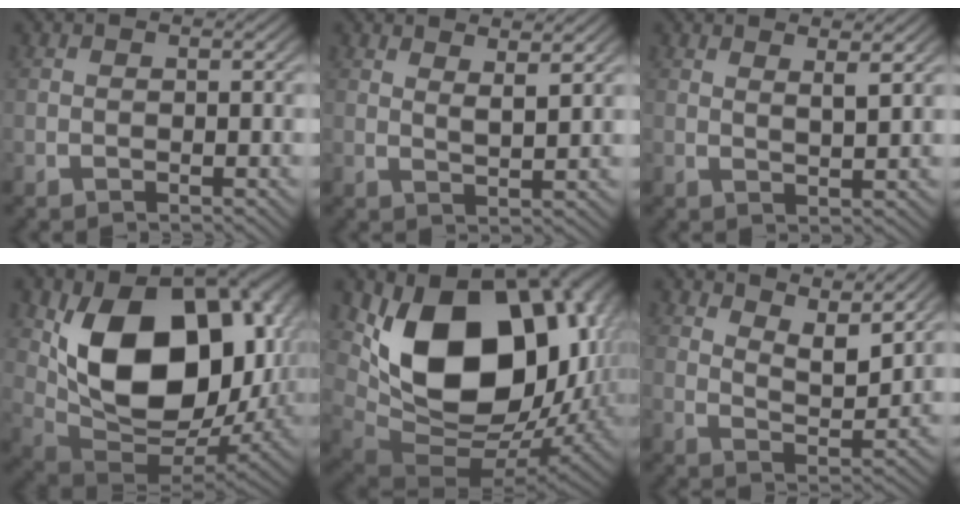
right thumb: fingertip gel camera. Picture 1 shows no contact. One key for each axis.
{"total": 2.7, "fx": 2.4, "fy": 0.4, "fz": 1.2, "tx": -0.021, "ty": -0.003, "tz": 0.046}
{"total": 2.2, "fx": 1.9, "fy": 0.2, "fz": 1.0, "tx": -0.019, "ty": -0.003, "tz": 0.038}
{"total": 17.9, "fx": -0.1, "fy": 11.6, "fz": 13.7, "tx": -0.262, "ty": -0.058, "tz": 0.024}
{"total": 20.0, "fx": -0.2, "fy": 13.1, "fz": 15.0, "tx": -0.291, "ty": -0.068, "tz": 0.028}
{"total": 5.0, "fx": 3.7, "fy": 1.5, "fz": 2.9, "tx": -0.054, "ty": -0.011, "tz": 0.068}